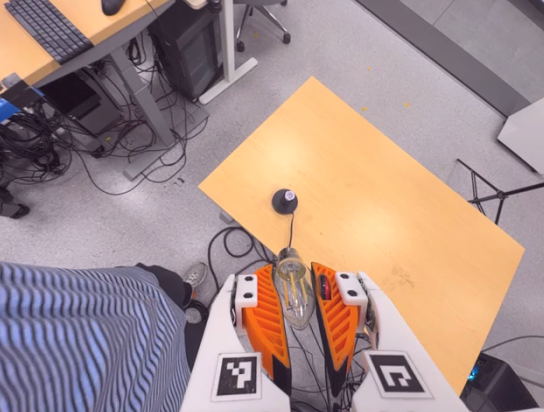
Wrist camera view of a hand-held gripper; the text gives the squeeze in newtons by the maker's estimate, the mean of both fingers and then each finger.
{"total": 20.9, "left": 24.7, "right": 17.1}